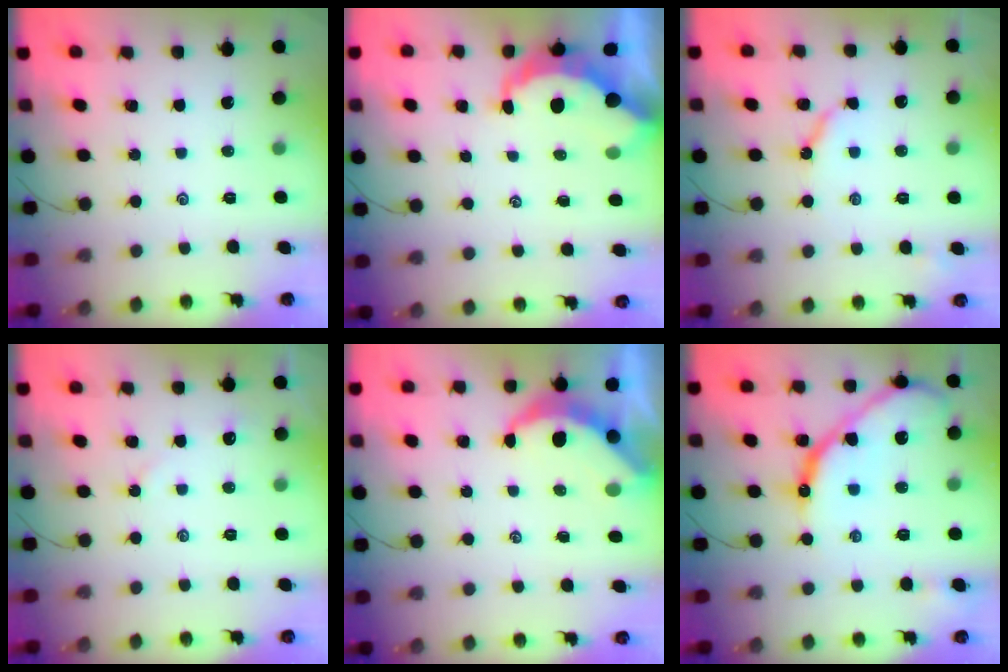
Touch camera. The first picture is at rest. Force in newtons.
{"total": 7.0, "press": 7.0, "slide": 0.8}
{"total": 5.6, "press": 5.6, "slide": 0.4}
{"total": 2.6, "press": 2.5, "slide": 0.3}
{"total": 6.8, "press": 6.8, "slide": 0.4}
{"total": 16.1, "press": 16.0, "slide": 1.5}